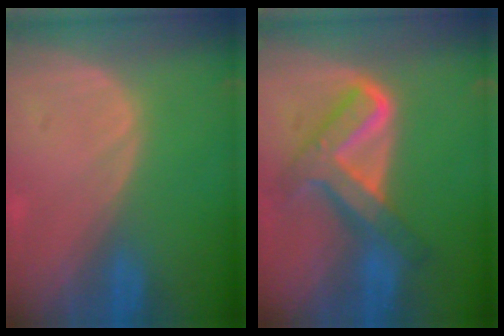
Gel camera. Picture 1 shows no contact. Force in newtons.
{"total": 8.1, "press": 8.1, "slide": 0.7}